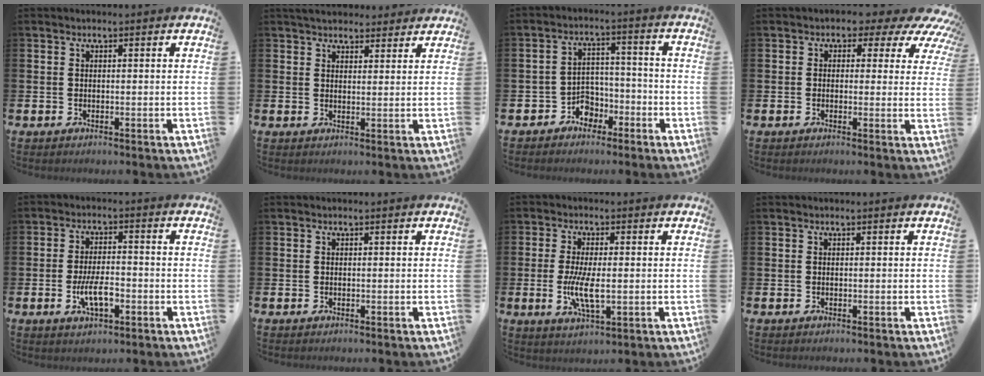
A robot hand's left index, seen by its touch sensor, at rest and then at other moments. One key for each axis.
{"total": 3.8, "fx": 3.6, "fy": 1.2, "fz": 0.3, "tx": -0.001, "ty": -0.016, "tz": 0.066}
{"total": 3.9, "fx": -2.6, "fy": 2.9, "fz": 0.6, "tx": -0.030, "ty": 0.005, "tz": -0.056}
{"total": 2.4, "fx": 0.7, "fy": 2.1, "fz": 1.1, "tx": -0.020, "ty": -0.015, "tz": -0.004}
{"total": 5.0, "fx": -1.5, "fy": 2.1, "fz": 4.3, "tx": -0.079, "ty": 0.006, "tz": -0.027}
{"total": 0.0}
{"total": 5.8, "fx": -0.4, "fy": 2.2, "fz": 5.4, "tx": -0.093, "ty": -0.002, "tz": -0.009}
{"total": 0.0}